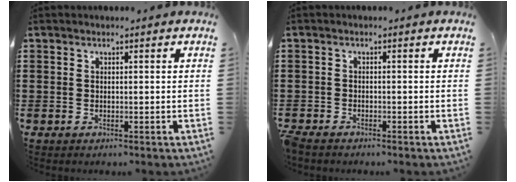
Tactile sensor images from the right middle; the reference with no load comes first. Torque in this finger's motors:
{"motor_torque": [2.14, 0.00, 0.10, 0.05]}